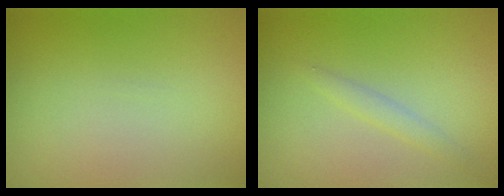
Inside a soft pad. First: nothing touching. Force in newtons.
{"total": 1.2, "press": 1.2, "slide": 0.0}